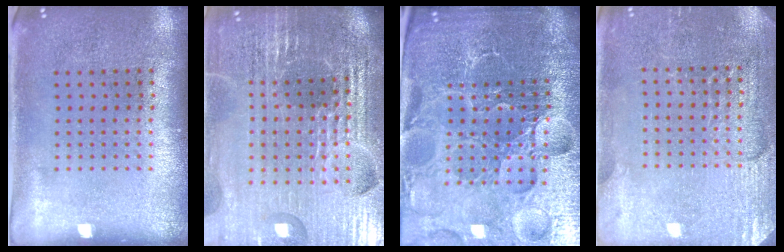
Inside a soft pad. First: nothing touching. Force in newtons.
{"total": 5.8, "press": 5.2, "slide": 2.5}
{"total": 5.7, "press": 5.3, "slide": 2.2}
{"total": 2.9, "press": 2.8, "slide": 0.2}